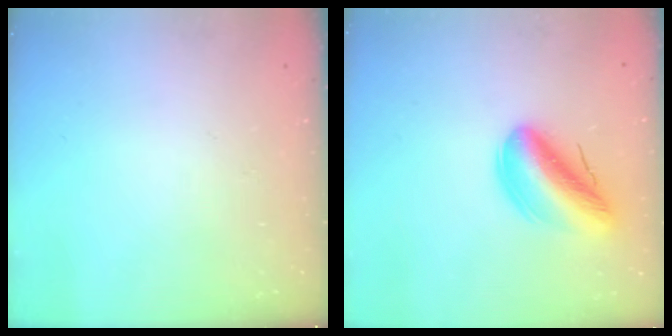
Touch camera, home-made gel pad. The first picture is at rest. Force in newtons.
{"total": 14.2, "press": 14.0, "slide": 2.6}